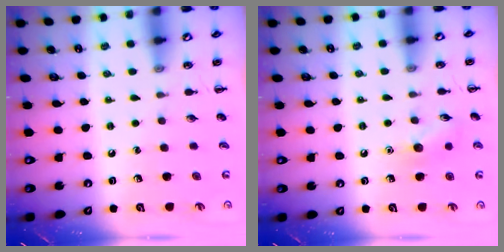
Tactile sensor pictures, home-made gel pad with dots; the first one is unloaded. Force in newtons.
{"total": 9.0, "press": 8.8, "slide": 1.8}